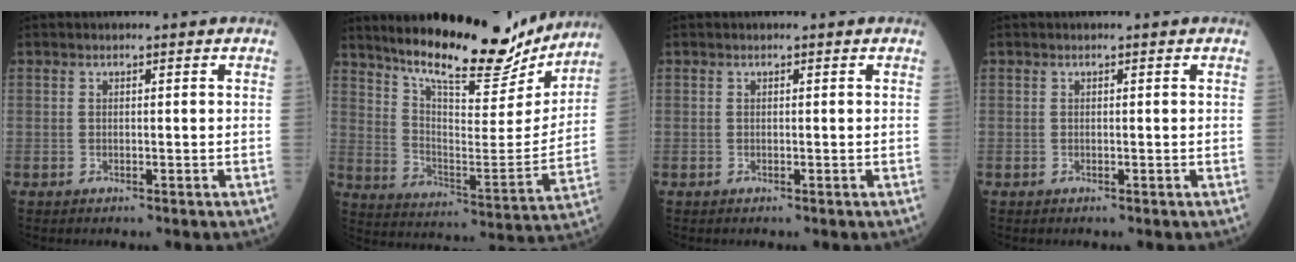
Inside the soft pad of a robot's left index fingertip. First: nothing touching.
{"total": 20.2, "force": [17.6, 3.9, 9.1], "torque": [-0.147, -0.024, 0.265]}
{"total": 0.0}
{"total": 0.0}